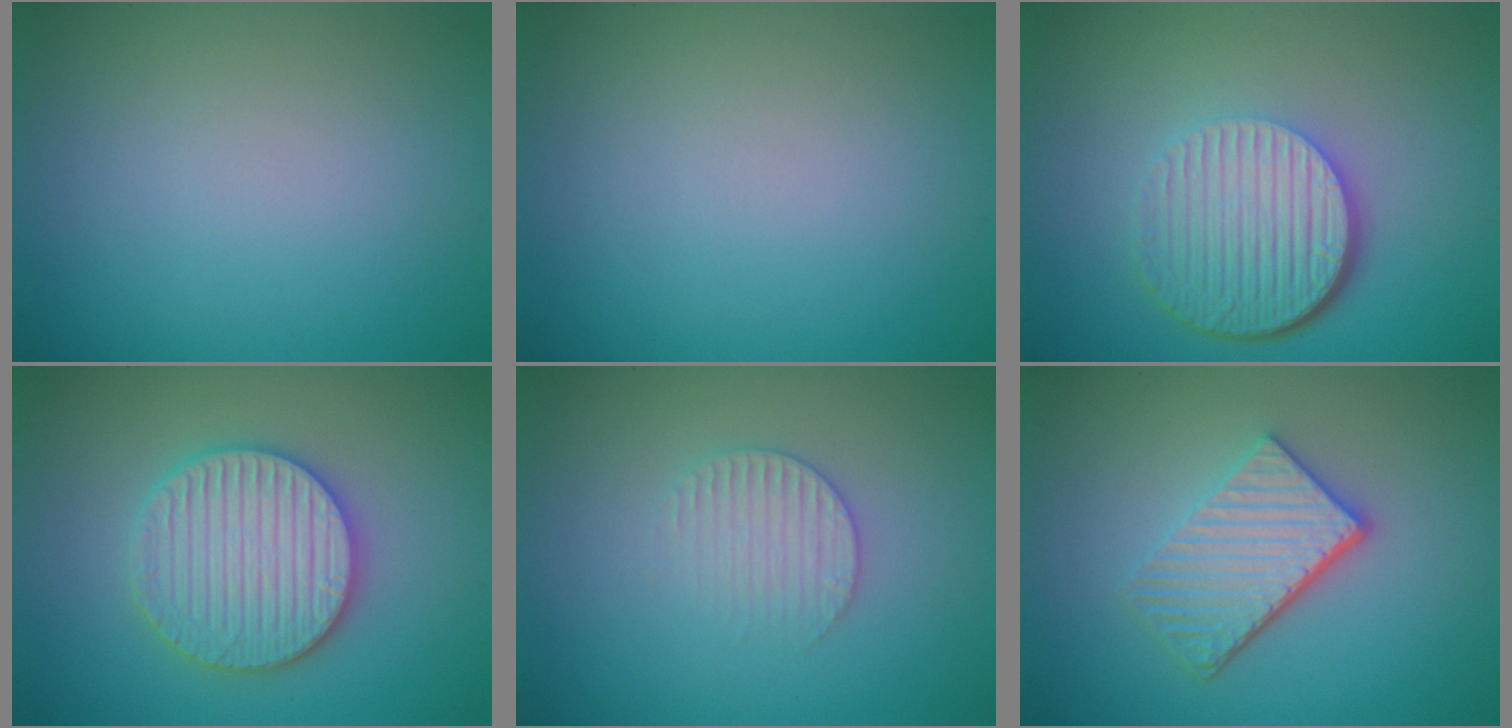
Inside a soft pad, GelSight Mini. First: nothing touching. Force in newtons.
{"total": 0.0}
{"total": 6.3, "press": 4.3, "slide": 4.6}
{"total": 5.9, "press": 5.8, "slide": 1.1}
{"total": 2.2, "press": 2.1, "slide": 0.5}
{"total": 4.6, "press": 3.5, "slide": 2.9}